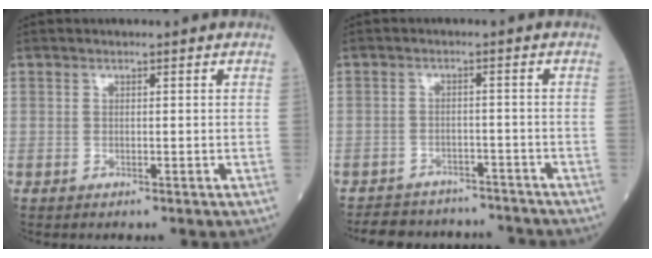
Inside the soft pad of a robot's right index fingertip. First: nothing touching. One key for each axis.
{"total": 10.7, "fx": -9.8, "fy": 4.2, "fz": 1.5, "tx": -0.020, "ty": 0.018, "tz": -0.123}